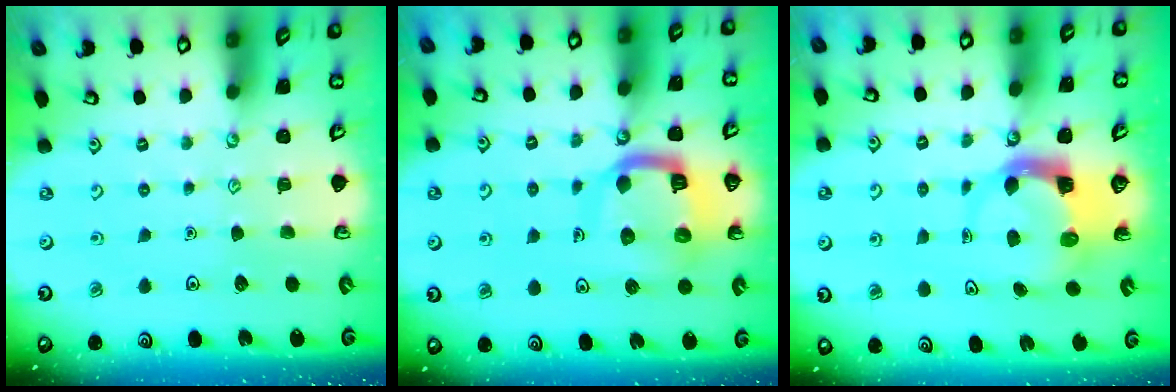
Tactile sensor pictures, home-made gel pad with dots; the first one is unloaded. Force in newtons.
{"total": 12.4, "press": 12.3, "slide": 1.4}
{"total": 3.8, "press": 3.7, "slide": 0.6}